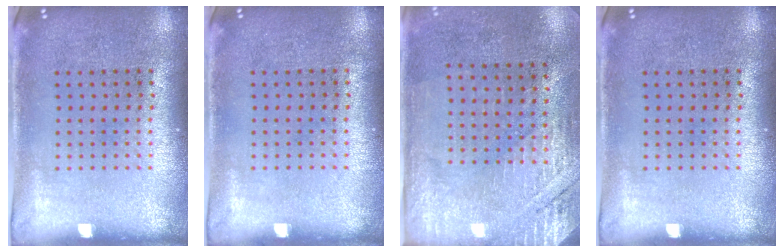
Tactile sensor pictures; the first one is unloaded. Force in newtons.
{"total": 0.0}
{"total": 2.7, "press": 2.5, "slide": 1.1}
{"total": 0.0}